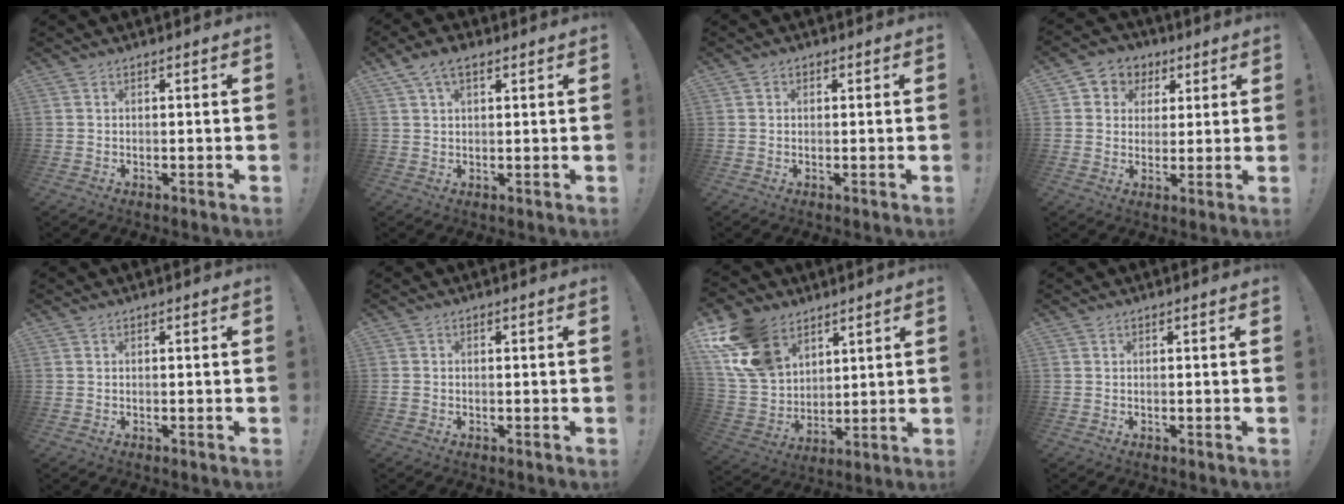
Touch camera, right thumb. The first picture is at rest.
{"total": 5.8, "force": [3.2, 2.9, 3.8], "torque": [-0.078, 0.001, 0.063]}
{"total": 1.1, "force": [0.2, 1.0, 0.4], "torque": [-0.006, 0.002, 0.004]}
{"total": 6.8, "force": [1.5, 6.4, 1.6], "torque": [-0.018, -0.006, 0.034]}
{"total": 0.0}
{"total": 1.1, "force": [-0.4, 0.9, 0.5], "torque": [-0.012, 0.005, -0.006]}
{"total": 18.2, "force": [10.5, 12.1, 8.5], "torque": [-0.169, -0.054, 0.206]}
{"total": 0.0}